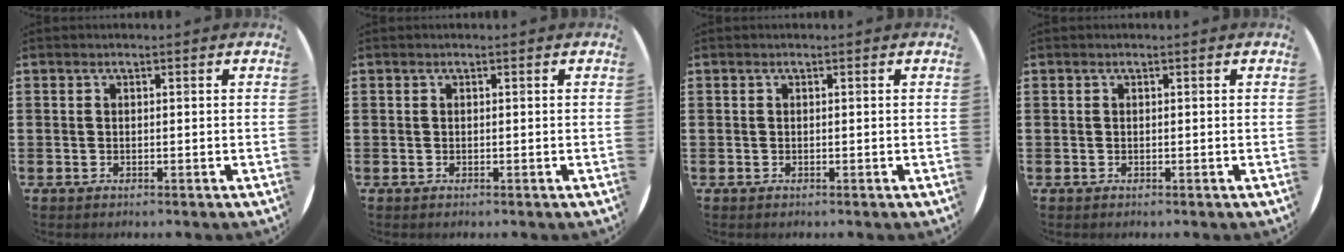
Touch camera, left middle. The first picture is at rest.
{"total": 0.0}
{"total": 0.0}
{"total": 0.0}